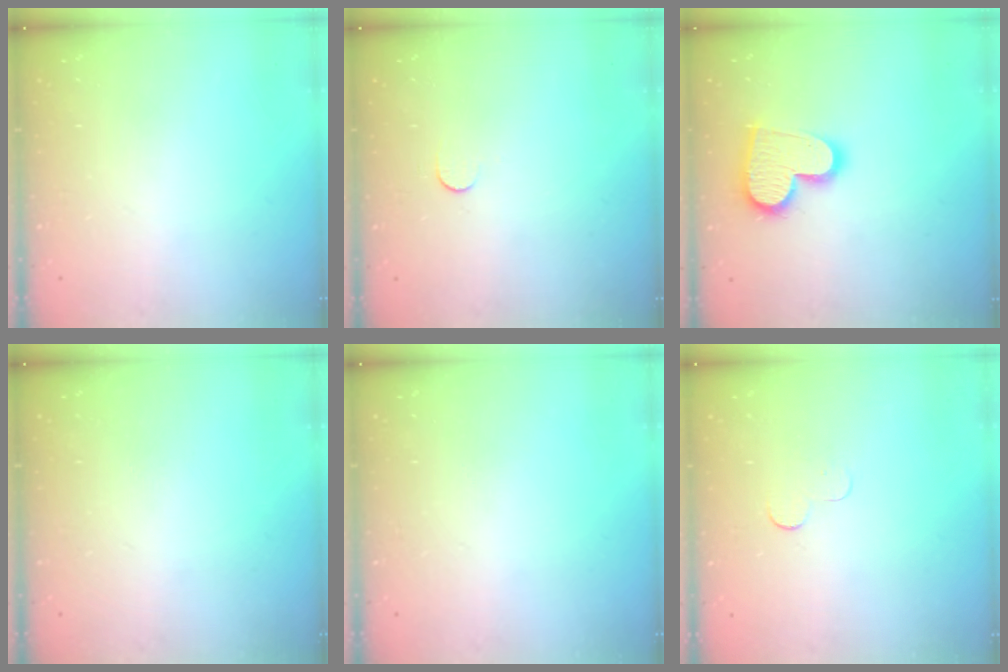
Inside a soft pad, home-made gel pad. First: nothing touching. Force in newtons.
{"total": 3.7, "press": 3.7, "slide": 0.4}
{"total": 14.9, "press": 14.8, "slide": 1.1}
{"total": 0.0}
{"total": 0.0}
{"total": 2.9, "press": 2.9, "slide": 0.3}